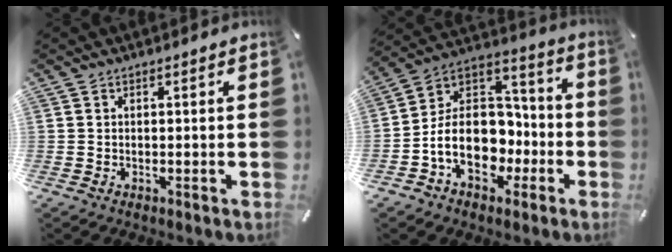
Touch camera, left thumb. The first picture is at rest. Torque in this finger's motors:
{"motor_torque": [-0.55, 2.16, 0.64, -0.29, 0.45]}